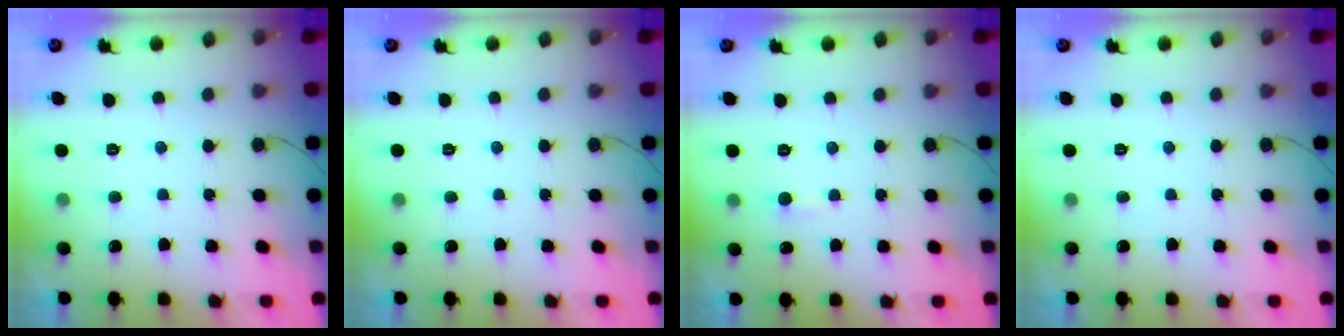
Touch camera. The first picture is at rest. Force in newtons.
{"total": 0.0}
{"total": 3.2, "press": 3.2, "slide": 0.4}
{"total": 0.0}